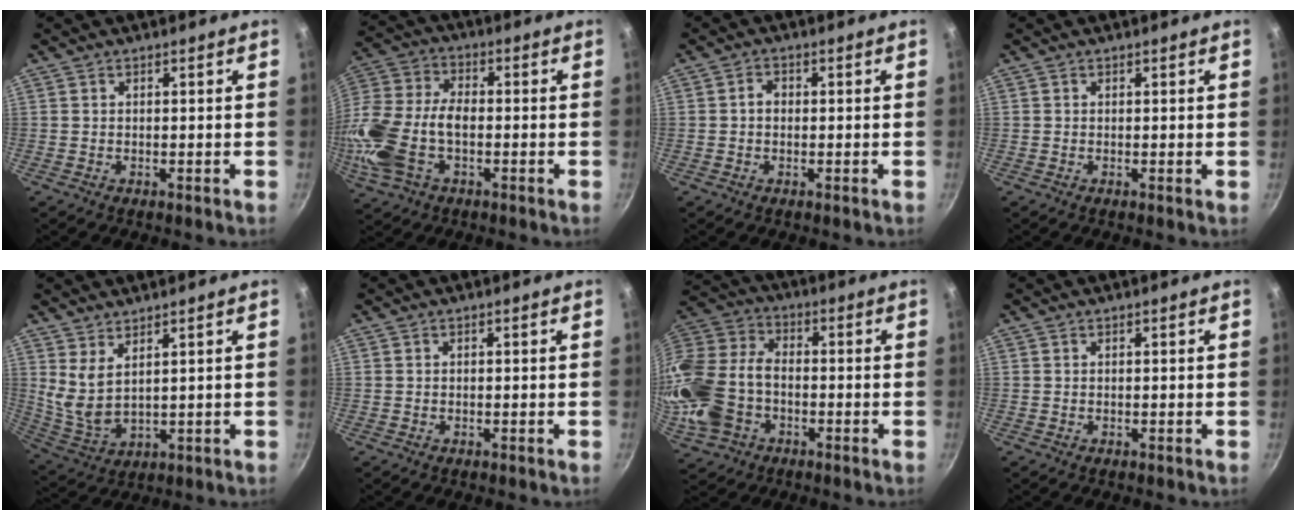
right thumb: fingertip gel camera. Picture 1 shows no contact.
{"total": 17.2, "force": [-3.9, 10.3, 13.2], "torque": [-0.283, 0.024, -0.085]}
{"total": 2.1, "force": [-0.1, 1.7, 1.2], "torque": [-0.014, 0.008, -0.005]}
{"total": 0.0}
{"total": 6.4, "force": [3.7, 2.6, 4.5], "torque": [-0.081, -0.047, 0.085]}
{"total": 0.0}
{"total": 19.8, "force": [-5.5, 14.2, 12.7], "torque": [-0.292, 0.044, -0.115]}
{"total": 0.0}